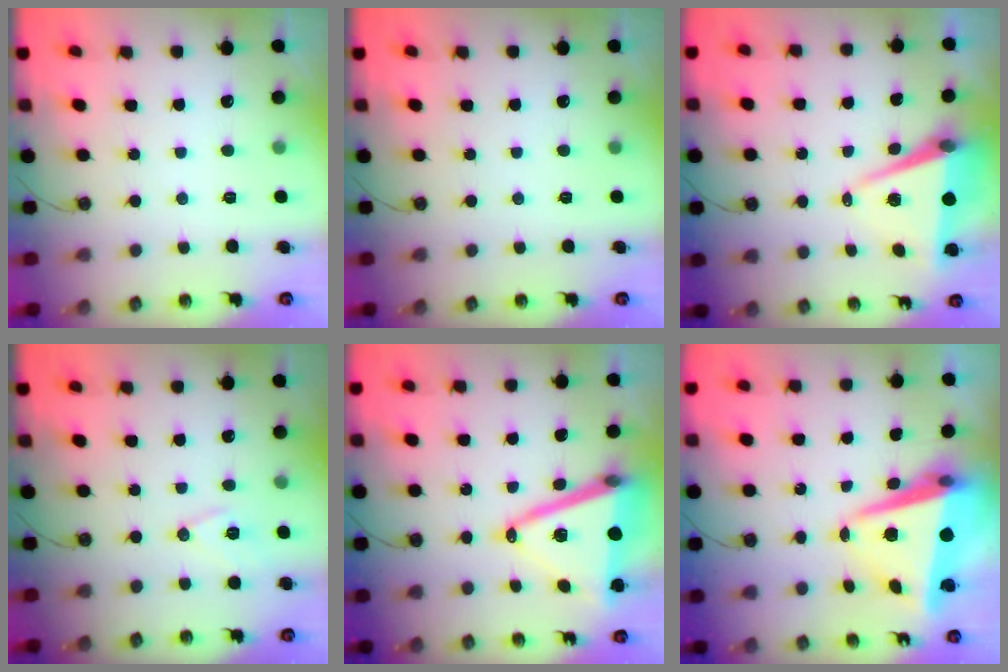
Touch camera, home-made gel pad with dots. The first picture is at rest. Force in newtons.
{"total": 0.0}
{"total": 7.9, "press": 6.7, "slide": 4.2}
{"total": 8.3, "press": 7.5, "slide": 3.5}
{"total": 18.9, "press": 18.5, "slide": 3.8}
{"total": 11.0, "press": 10.7, "slide": 2.5}